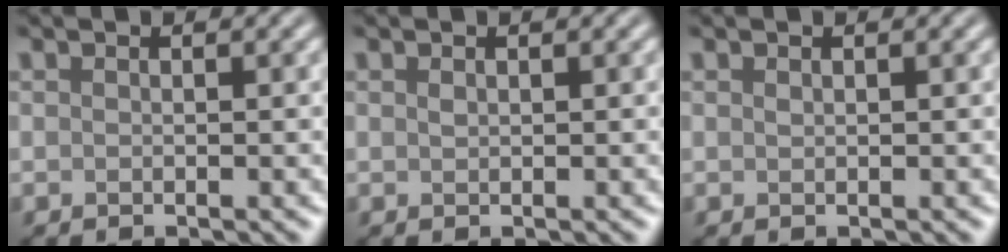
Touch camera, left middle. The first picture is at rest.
{"total": 0.0}
{"total": 0.0}